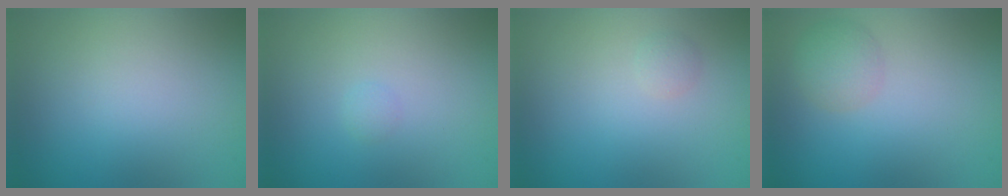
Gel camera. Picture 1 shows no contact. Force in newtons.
{"total": 0.5, "press": 0.5, "slide": 0.0}
{"total": 0.7, "press": 0.7, "slide": 0.0}
{"total": 2.4, "press": 2.4, "slide": 0.0}